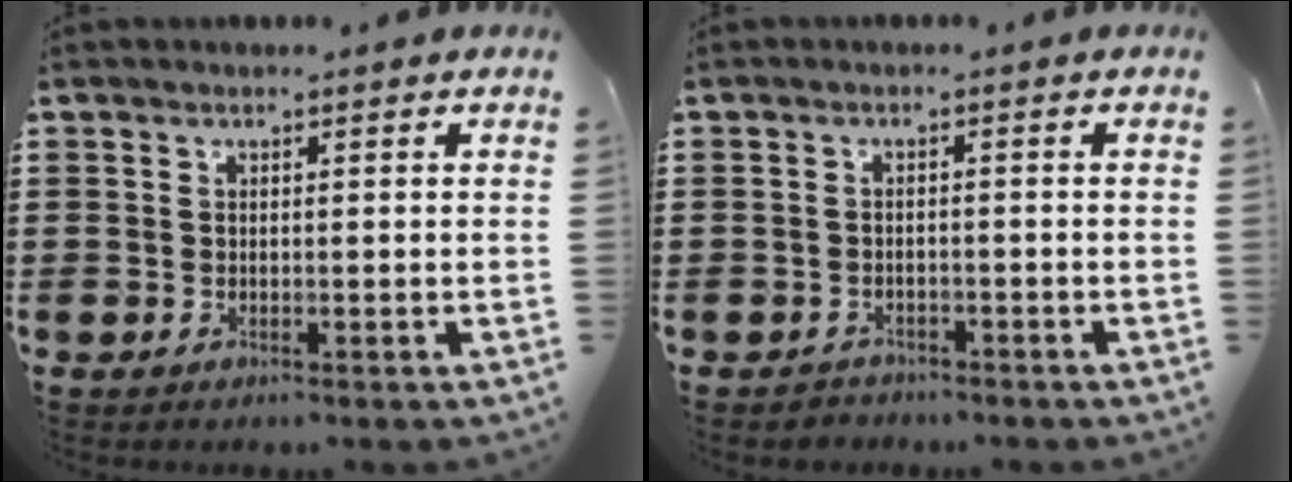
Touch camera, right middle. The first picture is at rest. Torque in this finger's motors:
{"motor_torque": [0.57, -0.08, 0.00, 0.01]}